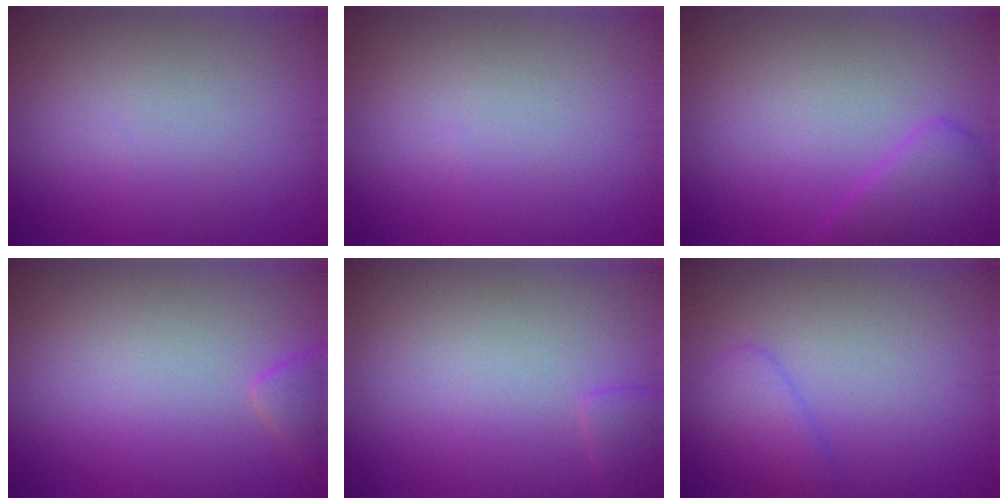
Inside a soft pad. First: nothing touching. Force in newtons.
{"total": 0.0}
{"total": 3.1, "press": 3.1, "slide": 0.1}
{"total": 1.5, "press": 1.5, "slide": 0.2}
{"total": 1.1, "press": 1.1, "slide": 0.1}
{"total": 2.7, "press": 2.6, "slide": 0.2}